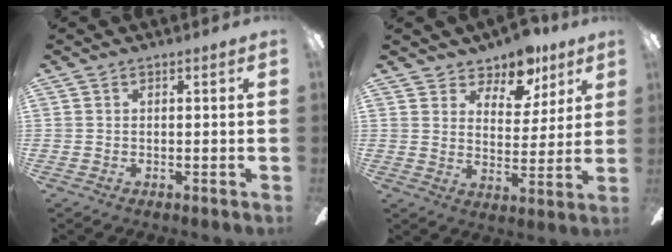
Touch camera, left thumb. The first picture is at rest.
{"total": 9.4, "force": [7.6, 4.7, 3.1], "torque": [-0.055, -0.049, 0.138]}